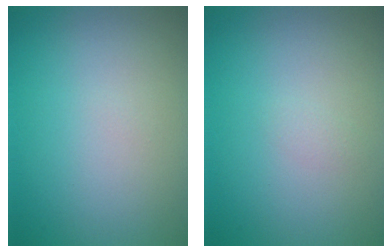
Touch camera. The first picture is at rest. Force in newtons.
{"total": 0.6, "press": 0.6, "slide": 0.1}